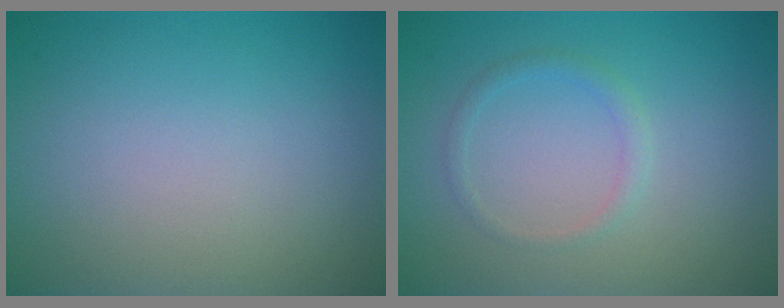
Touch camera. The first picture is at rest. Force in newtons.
{"total": 1.3, "press": 1.3, "slide": 0.2}